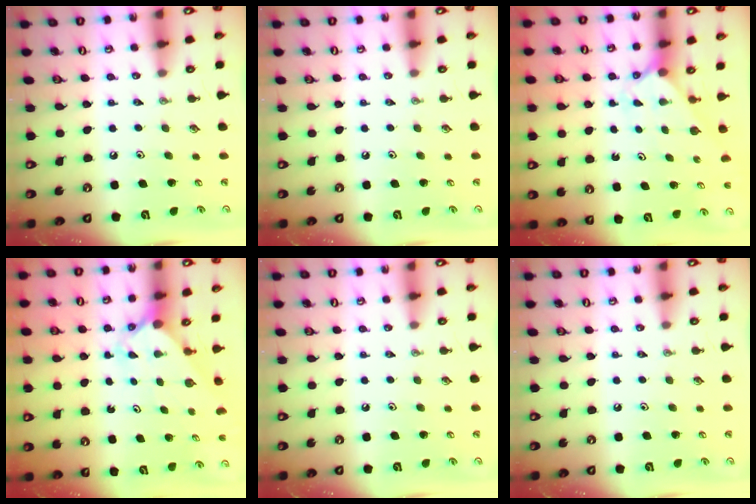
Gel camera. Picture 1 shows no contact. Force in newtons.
{"total": 0.0}
{"total": 2.0, "press": 2.0, "slide": 0.2}
{"total": 2.4, "press": 2.3, "slide": 0.2}
{"total": 0.0}
{"total": 0.0}